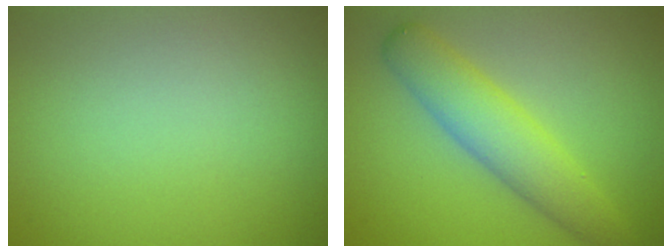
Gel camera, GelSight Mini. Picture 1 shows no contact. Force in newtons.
{"total": 4.8, "press": 4.8, "slide": 0.1}